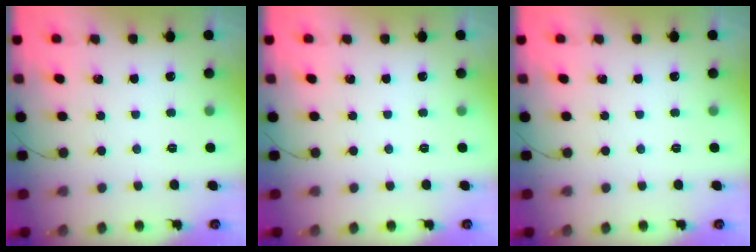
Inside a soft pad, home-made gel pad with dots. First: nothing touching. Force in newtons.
{"total": 0.0}
{"total": 0.0}